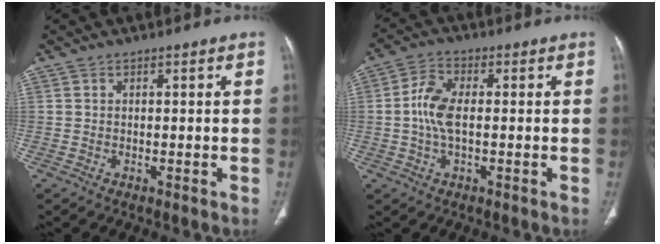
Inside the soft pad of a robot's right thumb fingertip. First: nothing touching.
{"total": 6.6, "force": [-0.1, 3.3, 5.7], "torque": [-0.126, 0.013, -0.008]}